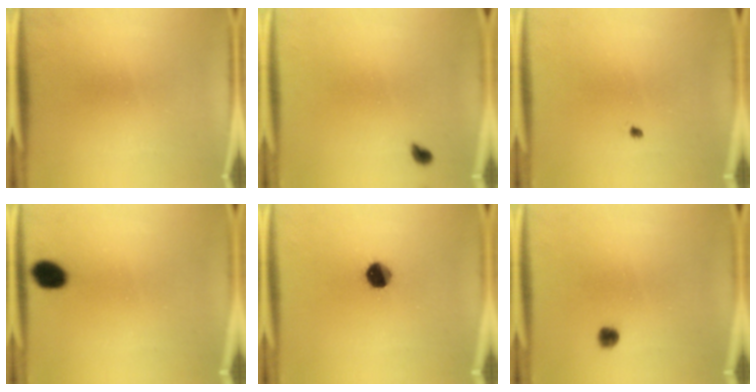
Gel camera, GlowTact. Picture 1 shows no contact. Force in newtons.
{"total": 1.4}
{"total": 0.6}
{"total": 5.1}
{"total": 6.7}
{"total": 2.4}